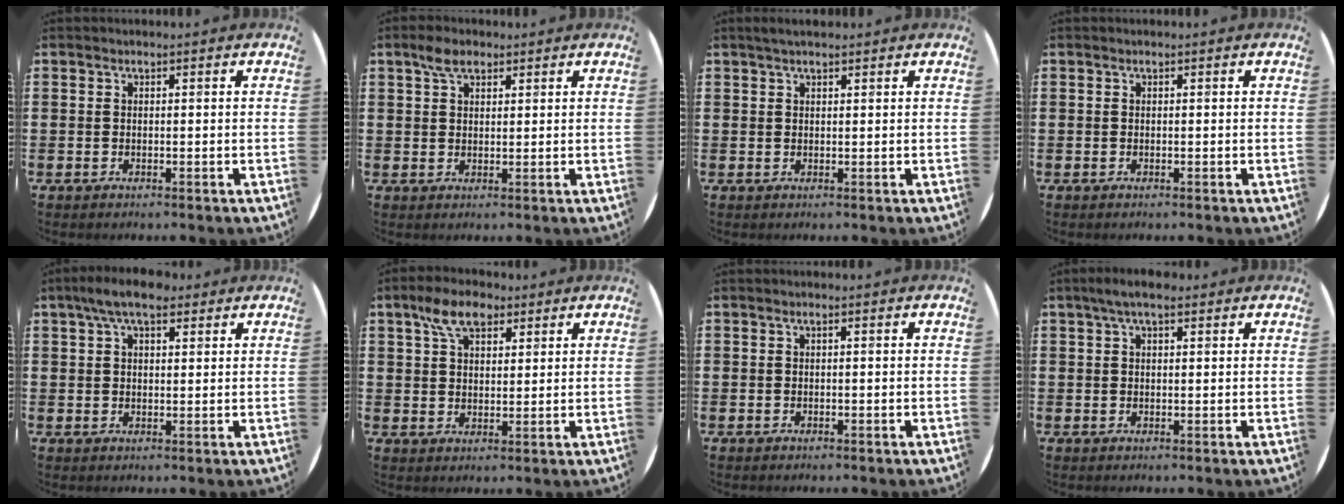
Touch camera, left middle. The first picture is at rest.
{"total": 3.5, "force": [2.5, 1.8, 1.8], "torque": [-0.023, 0.002, 0.042]}
{"total": 1.4, "force": [1.2, 0.3, 0.7], "torque": [-0.014, 0.004, 0.021]}
{"total": 0.0}
{"total": 5.6, "force": [4.1, 2.3, 3.1], "torque": [-0.062, 0.005, 0.073]}
{"total": 6.5, "force": [4.2, 3.6, 3.5], "torque": [-0.058, 0.003, 0.073]}
{"total": 0.0}
{"total": 2.9, "force": [2.1, 0.8, 1.8], "torque": [-0.032, 0.004, 0.035]}